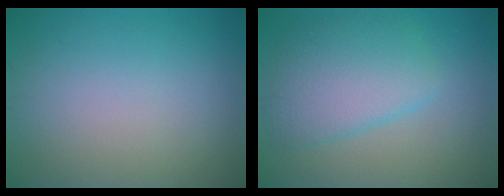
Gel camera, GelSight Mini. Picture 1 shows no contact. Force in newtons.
{"total": 5.2, "press": 5.2, "slide": 0.3}